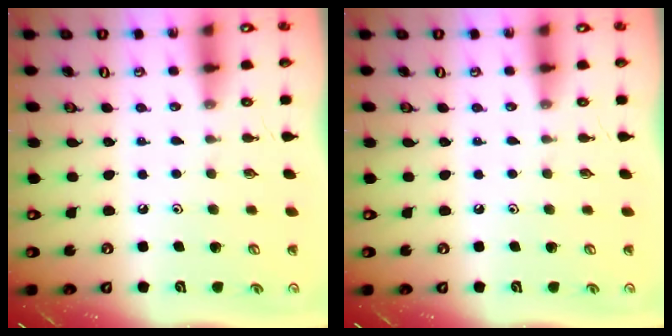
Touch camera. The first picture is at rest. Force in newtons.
{"total": 0.0}